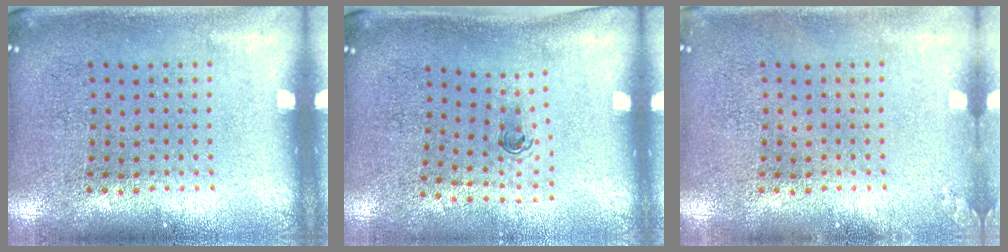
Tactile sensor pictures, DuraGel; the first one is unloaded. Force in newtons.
{"total": 0.6, "press": 0.3, "slide": 0.5}
{"total": 0.8, "press": 0.8, "slide": 0.1}